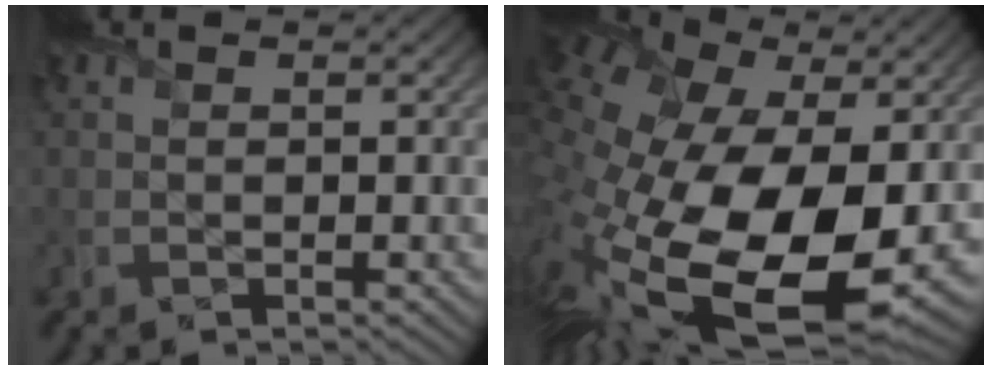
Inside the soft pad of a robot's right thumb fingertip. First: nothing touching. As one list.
[{"total": 22.2, "force": [-4.0, 13.2, 17.4], "torque": [-0.387, -0.083, -0.029]}]